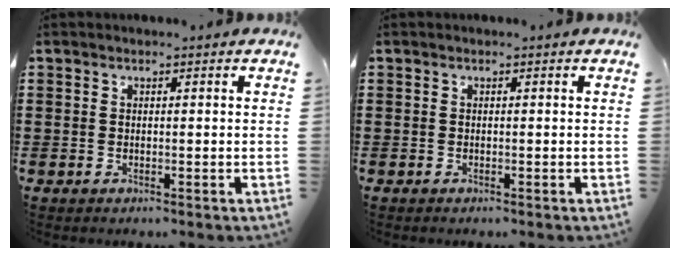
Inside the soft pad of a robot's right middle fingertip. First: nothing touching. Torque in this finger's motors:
{"motor_torque": [-0.20, 0.03, 0.00, 0.00]}